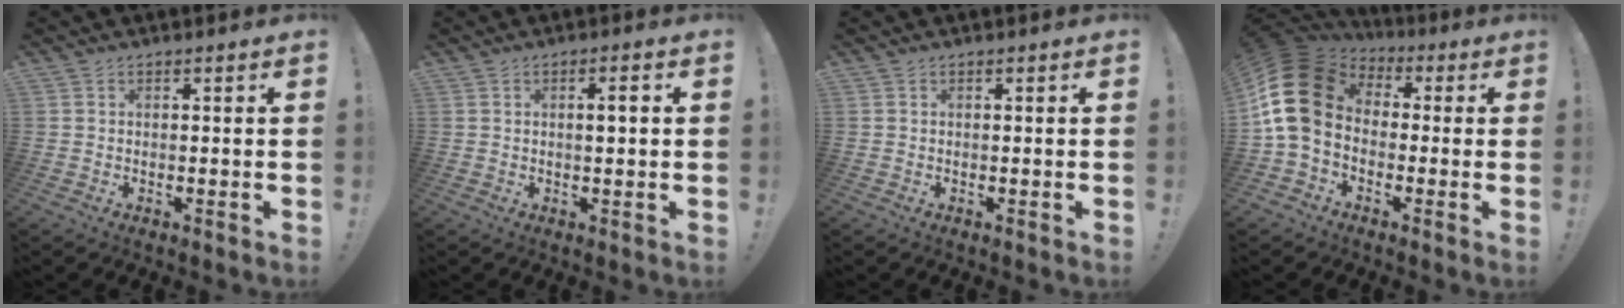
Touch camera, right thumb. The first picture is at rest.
{"total": 2.6, "force": [0.2, 0.4, 2.6], "torque": [-0.042, 0.001, -0.001]}
{"total": 0.0}
{"total": 16.9, "force": [1.3, 11.9, 11.9], "torque": [-0.226, 0.009, 0.028]}